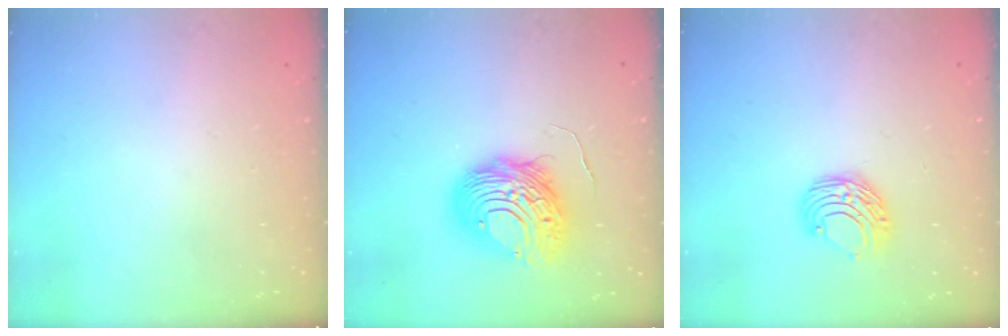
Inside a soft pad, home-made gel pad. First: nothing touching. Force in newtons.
{"total": 12.2, "press": 12.1, "slide": 1.3}
{"total": 8.1, "press": 8.1, "slide": 0.4}